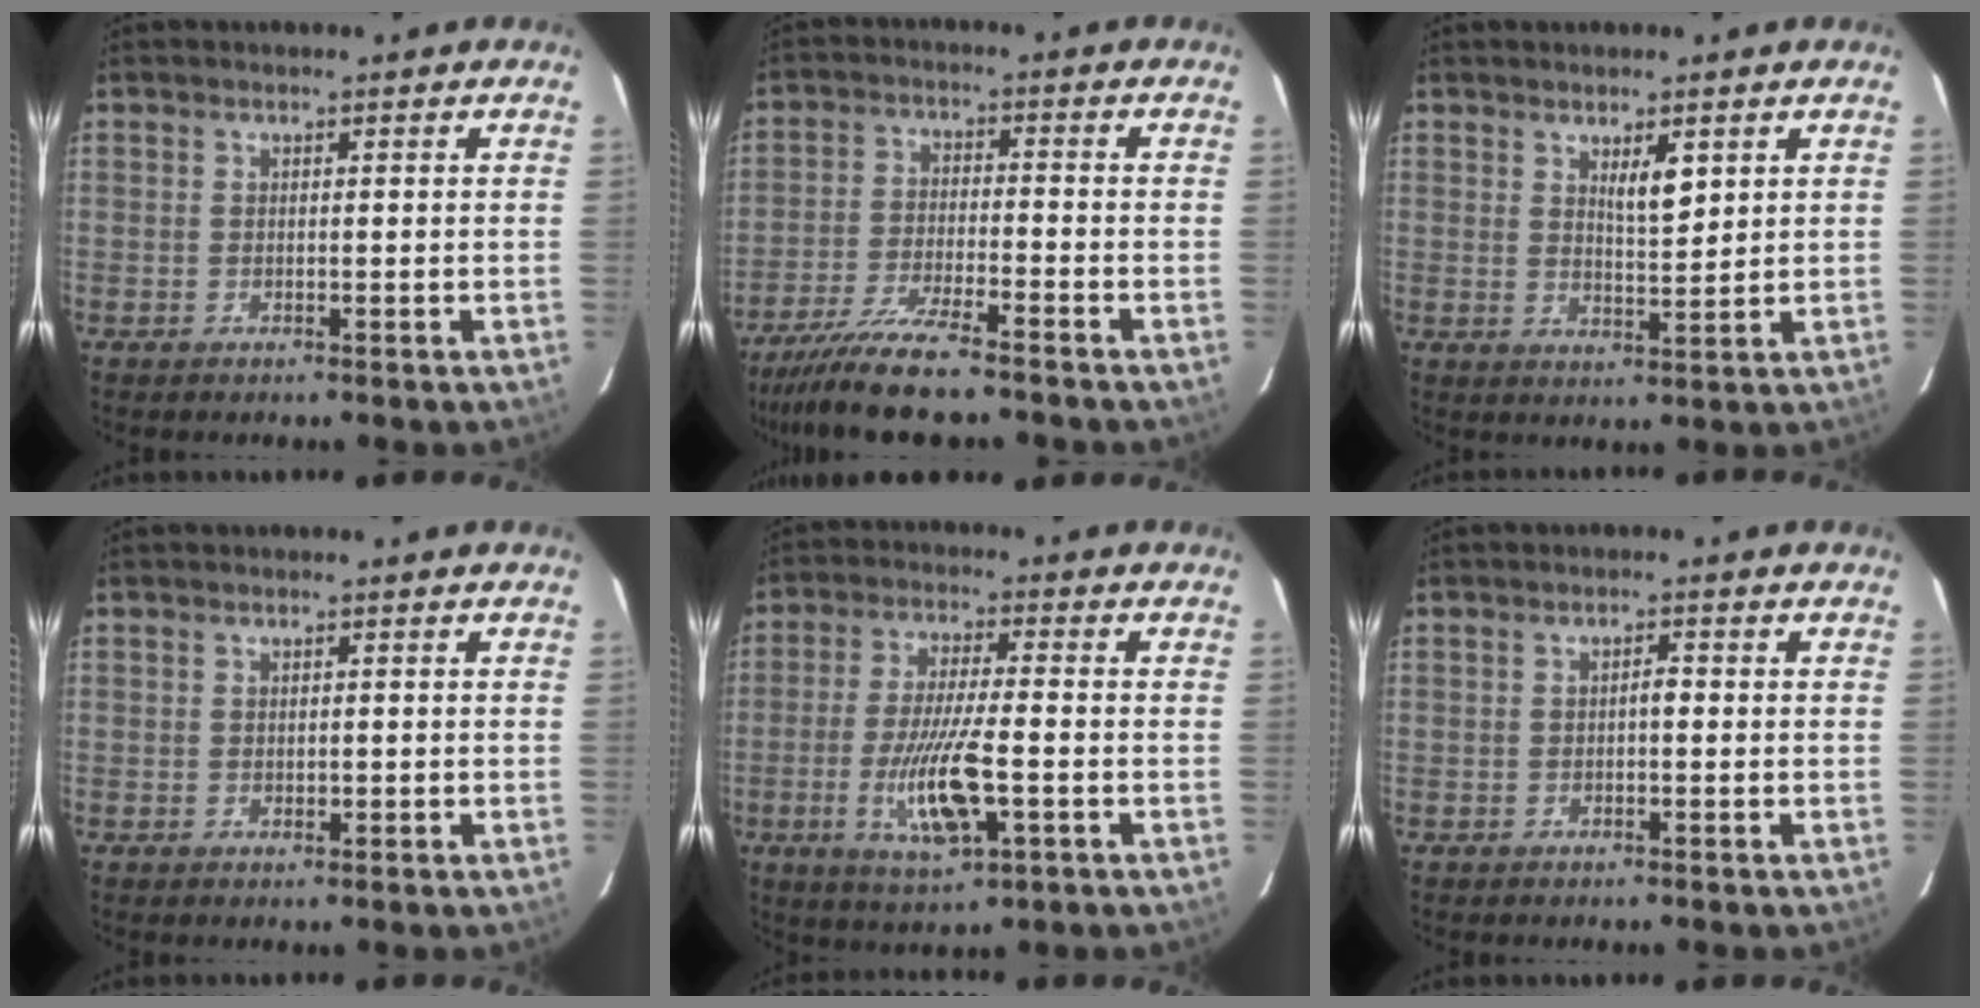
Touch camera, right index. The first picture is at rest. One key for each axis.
{"total": 9.6, "fx": -8.1, "fy": 0.1, "fz": 5.2, "tx": -0.090, "ty": -0.029, "tz": -0.141}
{"total": 3.9, "fx": 1.9, "fy": 0.9, "fz": 3.3, "tx": -0.058, "ty": -0.004, "tz": 0.036}
{"total": 1.0, "fx": -0.2, "fy": 0.6, "fz": 0.7, "tx": -0.011, "ty": 0.000, "tz": -0.002}
{"total": 11.0, "fx": -3.2, "fy": 1.7, "fz": 10.3, "tx": -0.201, "ty": -0.013, "tz": -0.055}
{"total": 1.3, "fx": -0.2, "fy": 0.4, "fz": 1.2, "tx": -0.017, "ty": 0.004, "tz": -0.005}